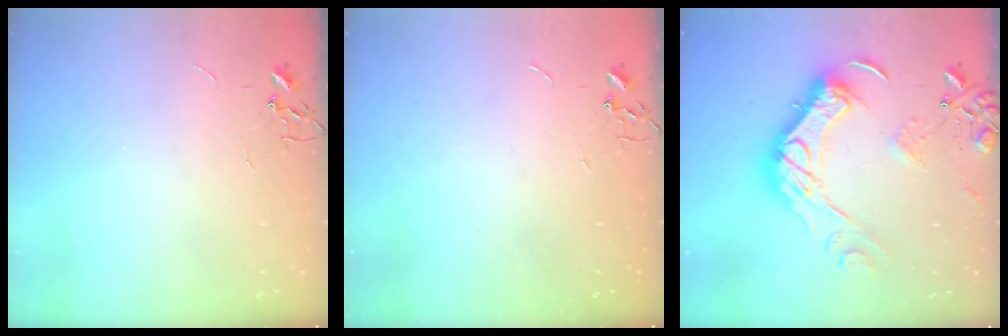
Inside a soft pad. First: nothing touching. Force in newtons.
{"total": 0.0}
{"total": 22.1, "press": 22.0, "slide": 2.0}